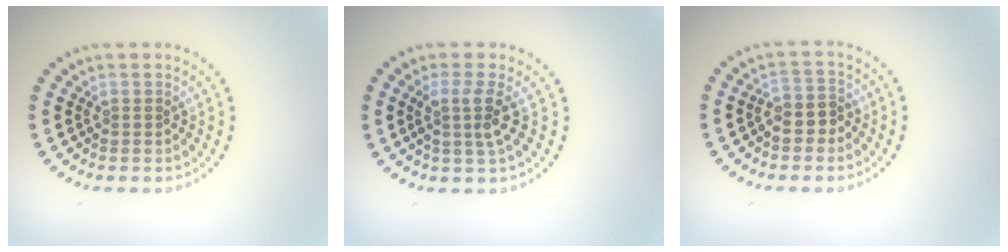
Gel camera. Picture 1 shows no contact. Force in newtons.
{"total": 2.5, "press": 1.9, "slide": 1.6}
{"total": 2.2, "press": 2.0, "slide": 1.0}